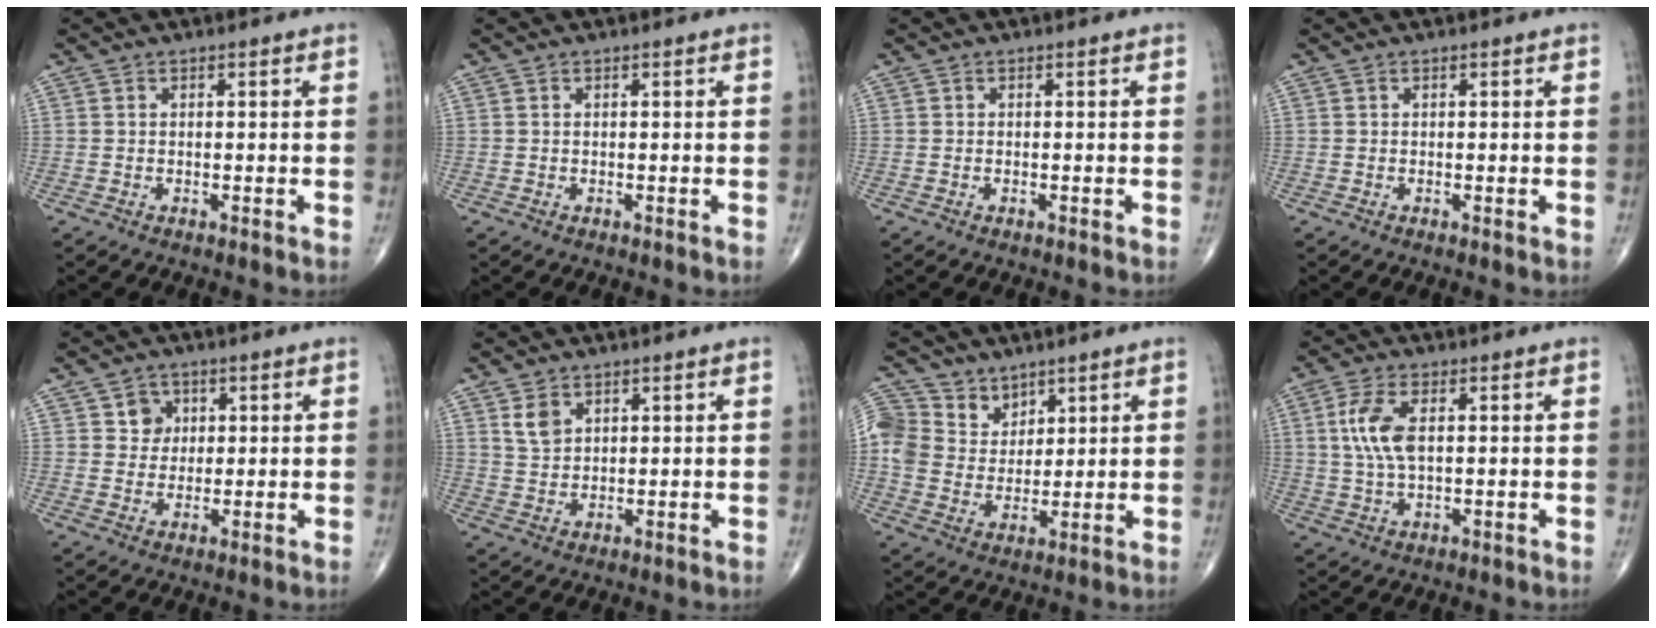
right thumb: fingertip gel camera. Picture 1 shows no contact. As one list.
[{"total": 0.0}, {"total": 0.0}, {"total": 0.0}, {"total": 4.0, "force": [1.4, 3.5, 1.1], "torque": [0.006, -0.003, 0.020]}, {"total": 3.9, "force": [2.1, 2.5, 2.1], "torque": [-0.031, -0.011, 0.047]}, {"total": 10.4, "force": [5.7, 8.2, 2.8], "torque": [-0.031, -0.021, 0.119]}, {"total": 7.5, "force": [1.5, 3.4, 6.5], "torque": [-0.149, 0.001, 0.030]}]